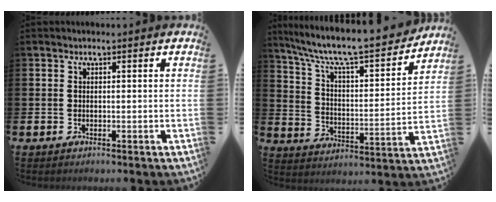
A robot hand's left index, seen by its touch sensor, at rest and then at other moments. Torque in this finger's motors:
{"motor_torque": [0.00, -1.01, 1.05, 0.21]}